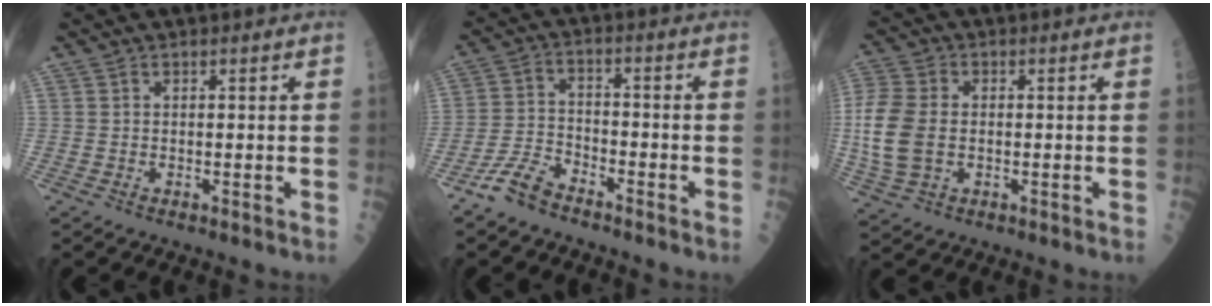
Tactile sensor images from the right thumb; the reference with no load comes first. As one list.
[{"total": 6.6, "force": [-5.2, 2.4, 3.2], "torque": [-0.068, 0.026, -0.107]}, {"total": 10.9, "force": [-0.6, 7.2, 8.1], "torque": [-0.188, 0.007, -0.013]}]